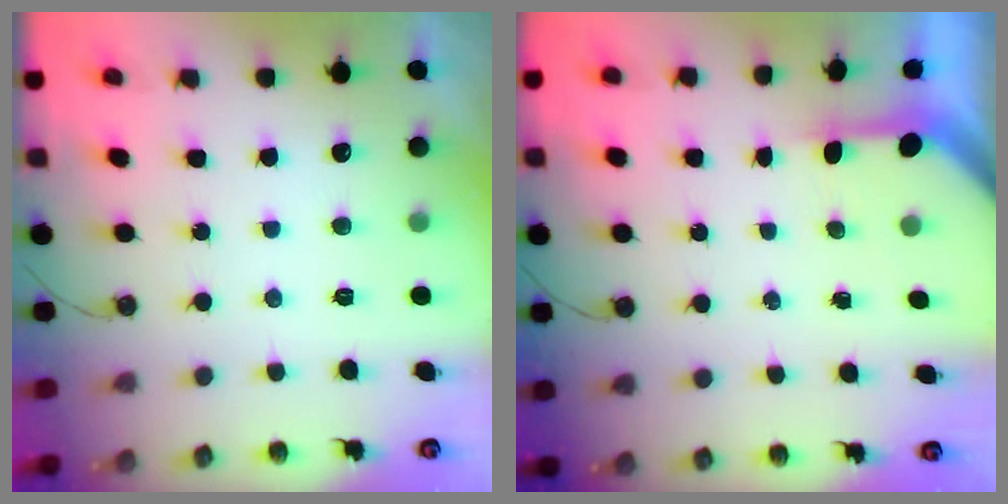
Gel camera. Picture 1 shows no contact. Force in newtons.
{"total": 3.1, "press": 3.1, "slide": 0.3}